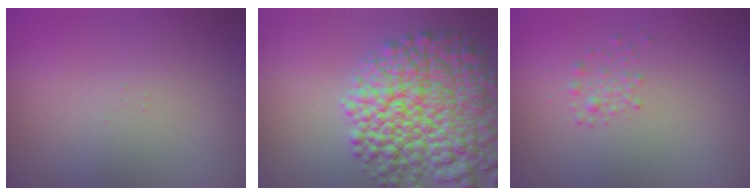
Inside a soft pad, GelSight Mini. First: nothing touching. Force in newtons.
{"total": 11.6, "press": 11.6, "slide": 0.6}
{"total": 1.2, "press": 1.2, "slide": 0.0}